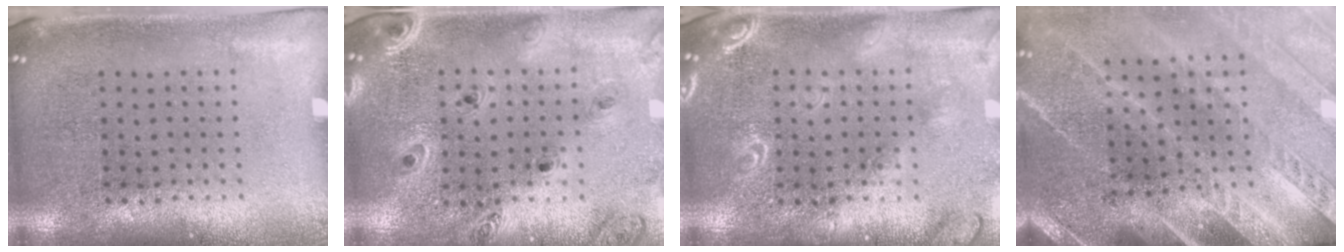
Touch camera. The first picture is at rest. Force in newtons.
{"total": 1.3, "press": 1.3, "slide": 0.2}
{"total": 1.7, "press": 1.7, "slide": 0.2}
{"total": 3.4, "press": 2.9, "slide": 1.7}